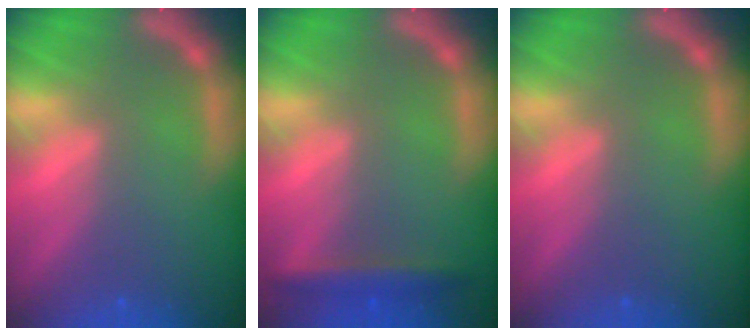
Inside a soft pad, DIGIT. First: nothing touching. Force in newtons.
{"total": 2.9}
{"total": 0.0}